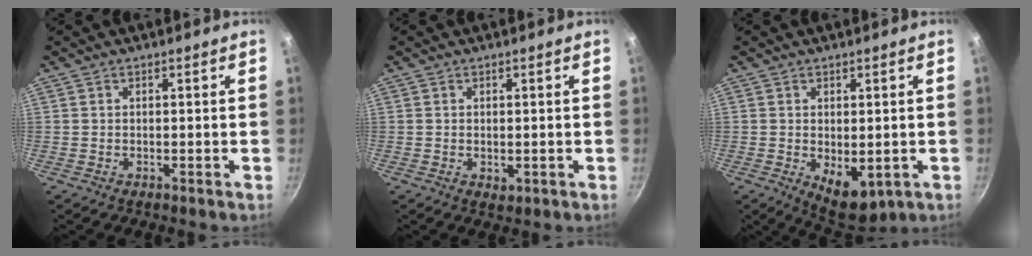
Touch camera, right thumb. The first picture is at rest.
{"total": 1.4, "force": [0.0, 0.8, 1.1], "torque": [-0.015, -0.004, 0.001]}
{"total": 7.1, "force": [-1.1, 4.0, 5.8], "torque": [-0.065, -0.012, 0.000]}